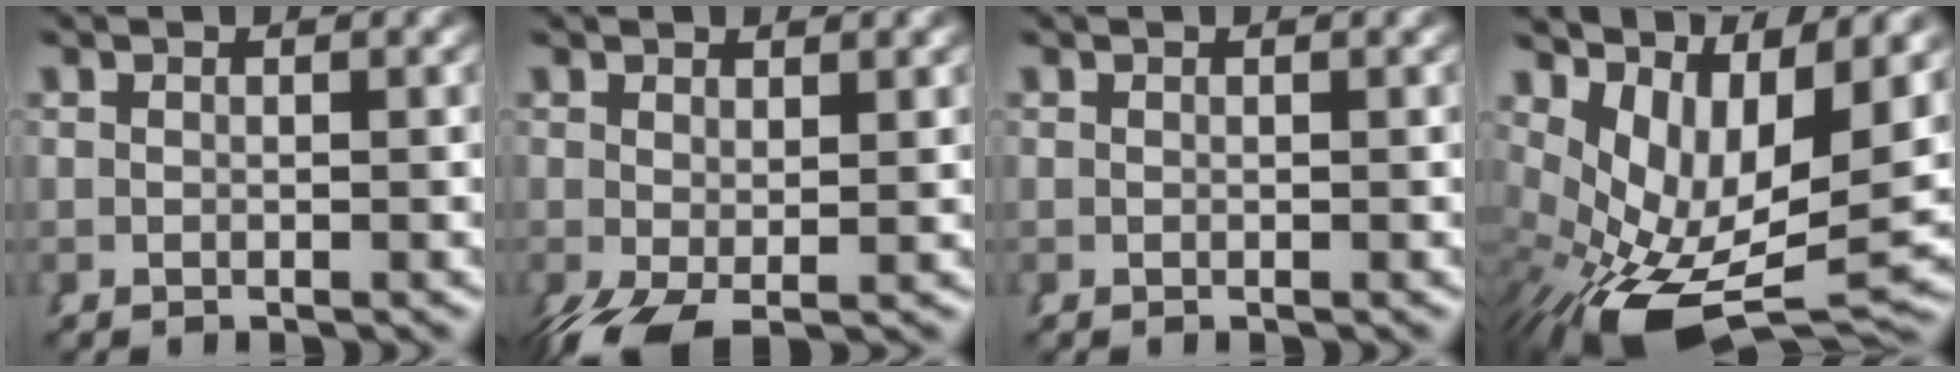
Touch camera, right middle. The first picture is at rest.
{"total": 2.5, "force": [-1.2, 0.9, 2.0], "torque": [-0.034, -0.024, -0.002]}
{"total": 0.0}
{"total": 11.9, "force": [-1.2, 7.5, 9.2], "torque": [-0.172, -0.048, 0.005]}